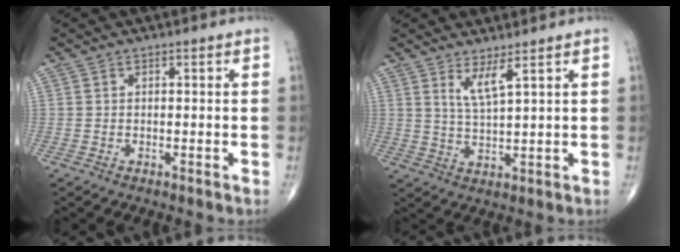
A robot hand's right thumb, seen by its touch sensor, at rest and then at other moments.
{"total": 4.2, "force": [2.5, 0.3, 3.4], "torque": [-0.068, -0.033, 0.055]}